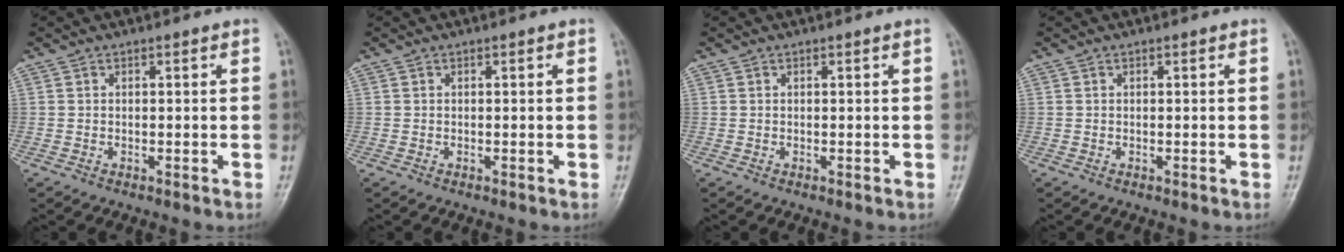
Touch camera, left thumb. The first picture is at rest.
{"total": 0.0}
{"total": 0.0}
{"total": 0.0}